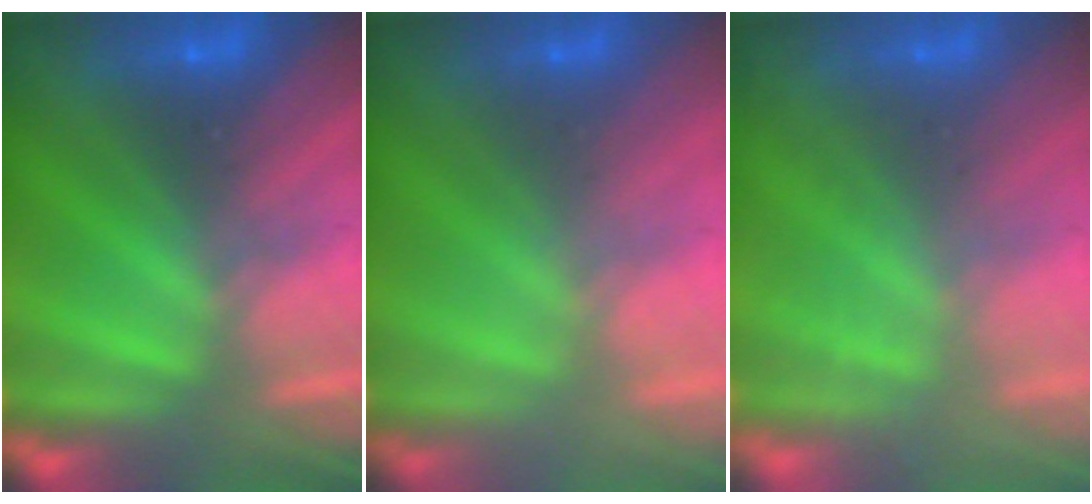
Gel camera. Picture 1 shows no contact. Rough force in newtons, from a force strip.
{"total": 2.3}
{"total": 1.8}